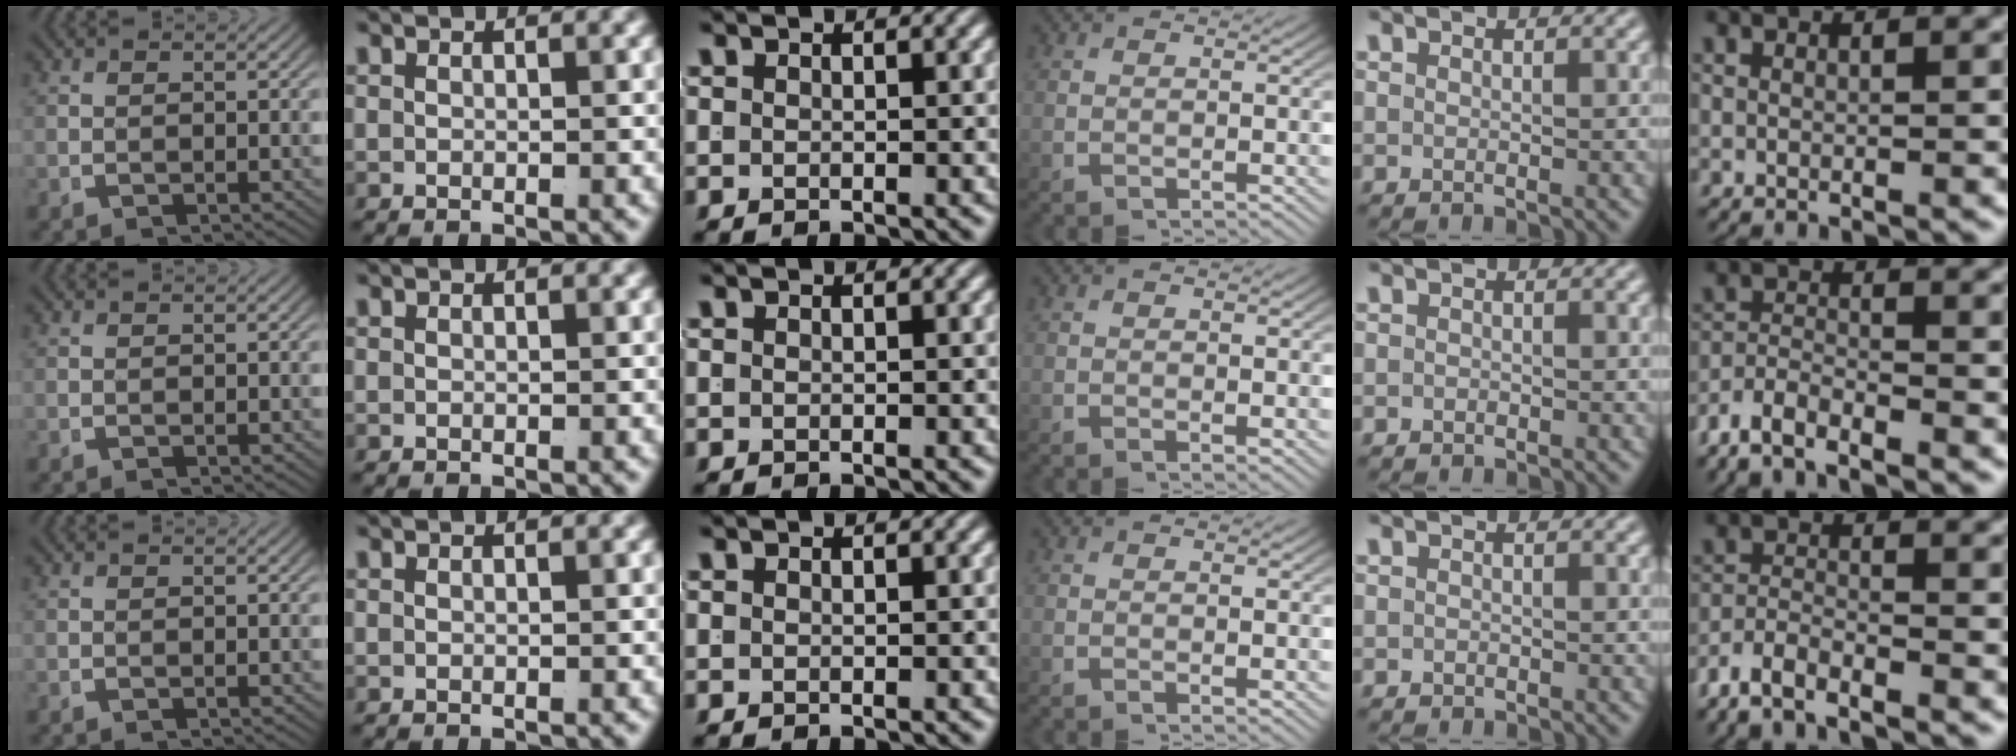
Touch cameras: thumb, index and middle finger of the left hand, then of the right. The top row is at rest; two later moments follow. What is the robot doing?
{"motion": "lift_and_place", "object": "shirt"}